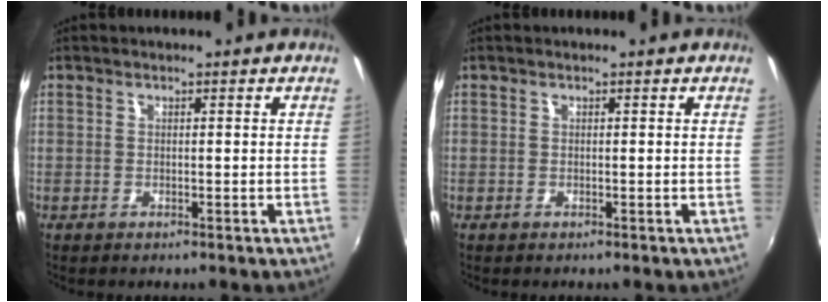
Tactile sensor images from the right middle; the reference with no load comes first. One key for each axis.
{"total": 0.0}